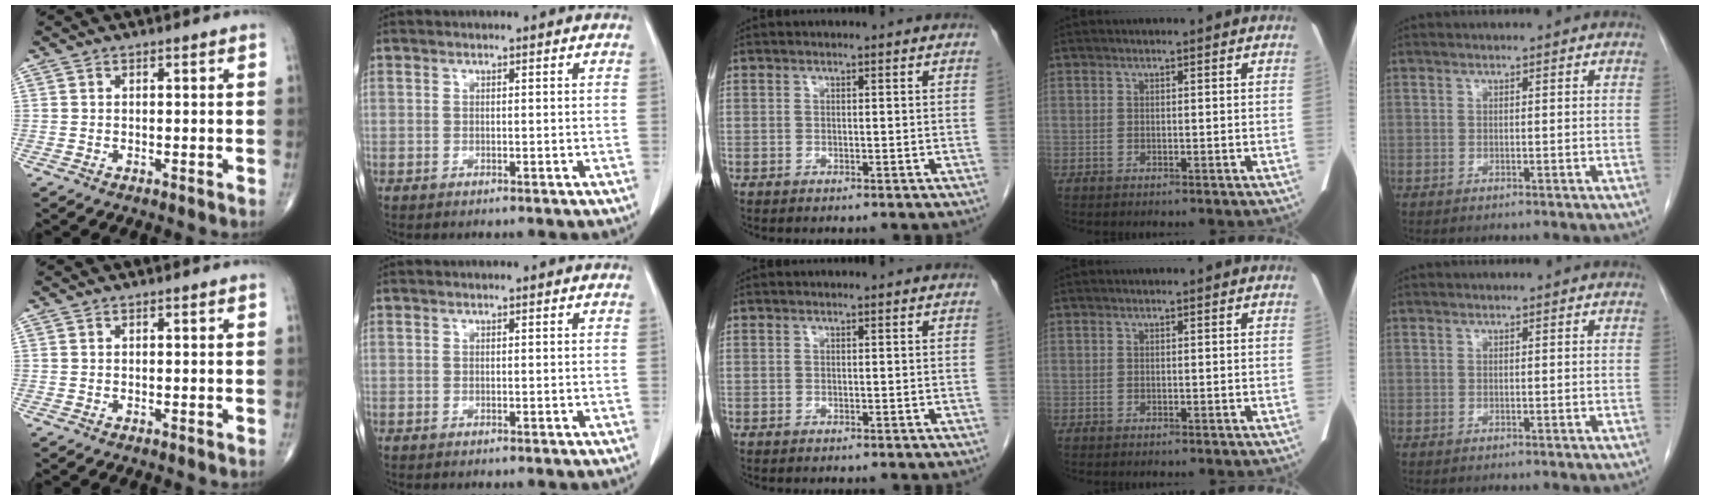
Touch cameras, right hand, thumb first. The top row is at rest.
{}